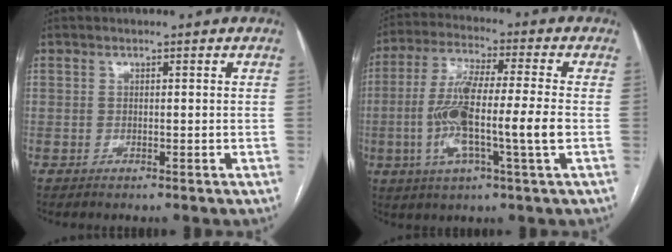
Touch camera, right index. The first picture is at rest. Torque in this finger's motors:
{"motor_torque": [1.99, -0.15, 0.99, 0.21]}